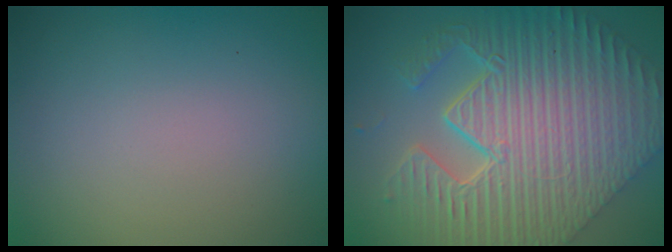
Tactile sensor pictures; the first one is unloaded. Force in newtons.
{"total": 11.6, "press": 7.8, "slide": 8.5}